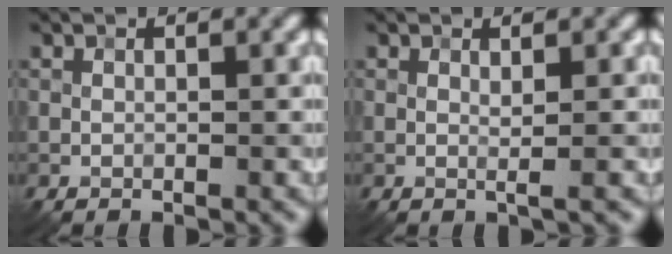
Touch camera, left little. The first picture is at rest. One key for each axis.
{"total": 0.9, "fx": 0.1, "fy": 0.0, "fz": 0.9, "tx": -0.016, "ty": -0.002, "tz": 0.000}